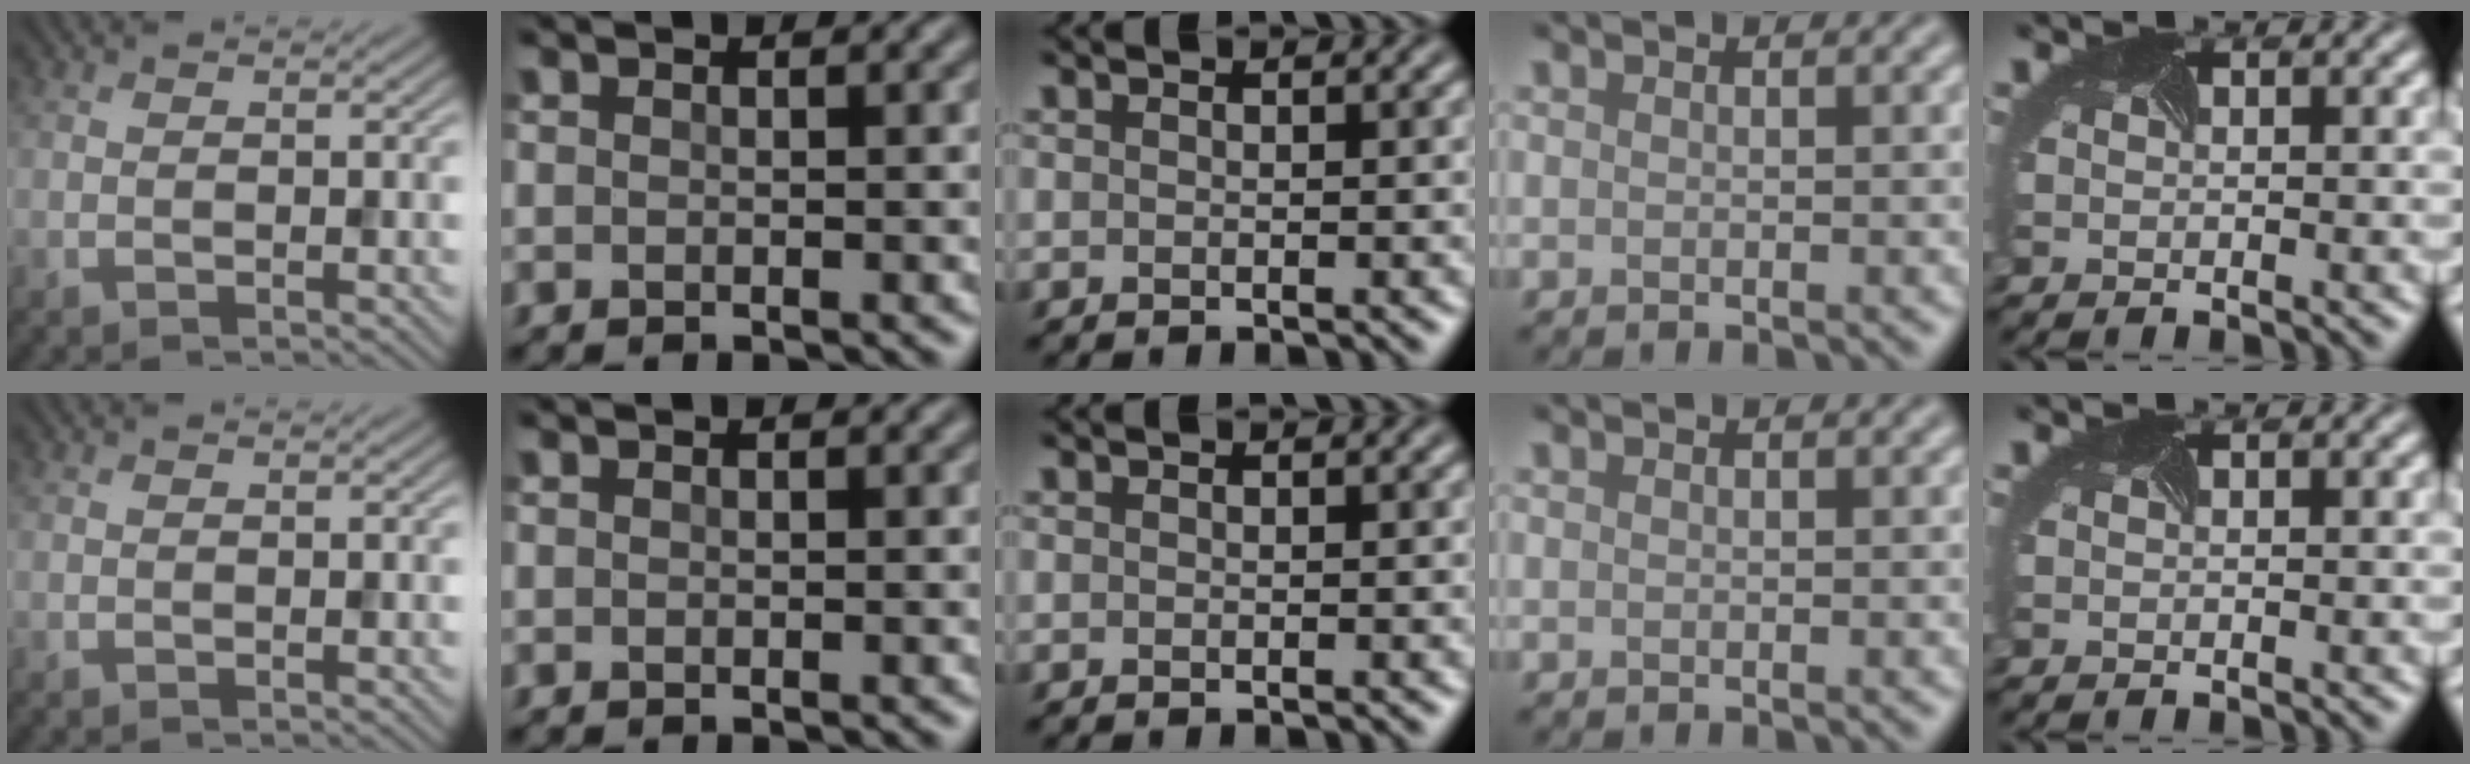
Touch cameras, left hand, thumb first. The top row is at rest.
{}